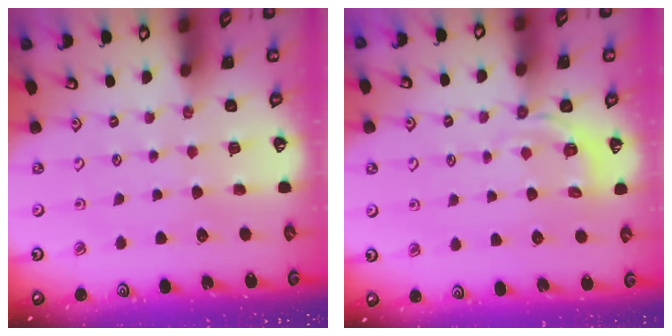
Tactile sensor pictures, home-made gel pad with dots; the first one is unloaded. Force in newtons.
{"total": 2.8, "press": 2.1, "slide": 1.8}